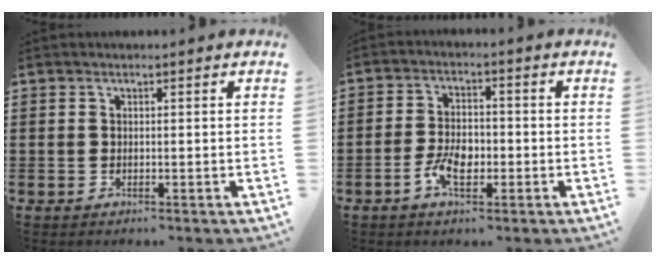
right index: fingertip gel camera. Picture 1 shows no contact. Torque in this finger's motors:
{"motor_torque": [1.00, 1.14, 0.17, 0.08]}